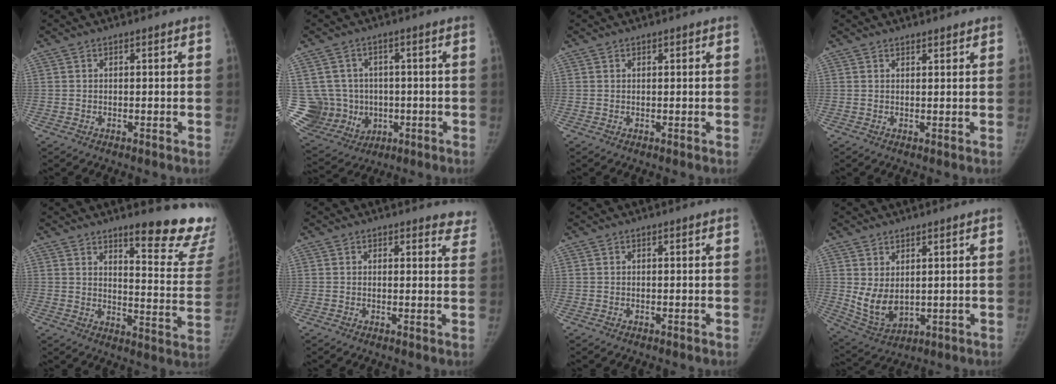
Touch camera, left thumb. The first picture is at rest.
{"total": 15.4, "force": [-0.7, 14.3, 5.6], "torque": [-0.117, 0.022, 0.017]}
{"total": 0.0}
{"total": 1.4, "force": [1.3, 0.3, 0.4], "torque": [-0.001, -0.009, 0.020]}
{"total": 18.1, "force": [14.1, 3.9, 10.6], "torque": [-0.092, -0.128, 0.173]}
{"total": 4.5, "force": [4.1, 1.8, 0.6], "torque": [0.032, -0.023, 0.026]}
{"total": 0.0}
{"total": 7.2, "force": [1.7, 4.4, 5.5], "torque": [-0.092, -0.023, 0.053]}